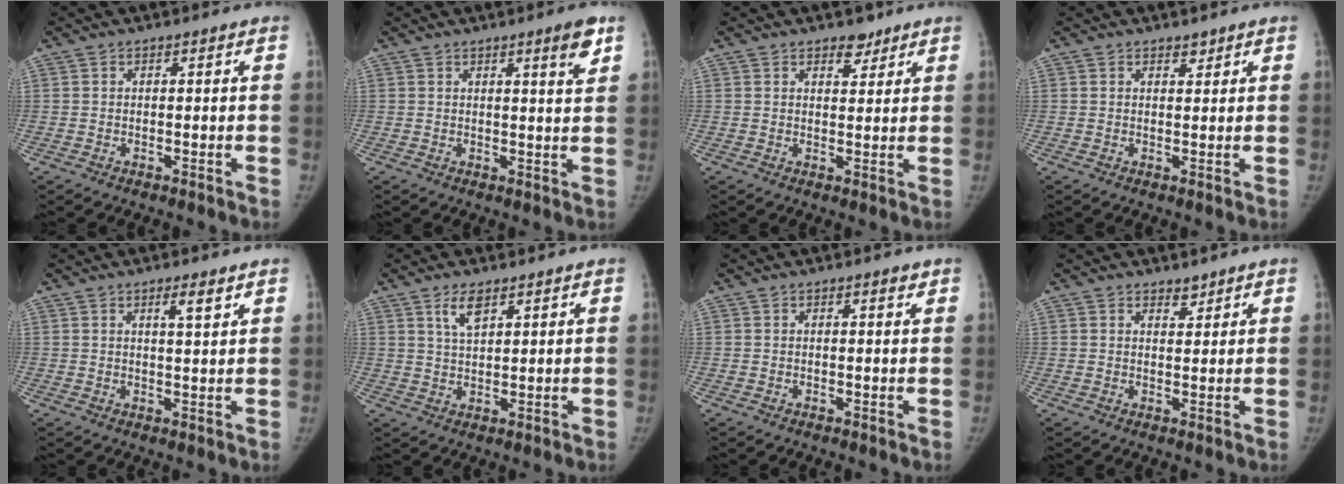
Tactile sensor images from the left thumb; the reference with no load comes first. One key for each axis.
{"total": 4.3, "fx": 2.6, "fy": 0.4, "fz": 3.4, "tx": -0.043, "ty": -0.017, "tz": 0.037}
{"total": 3.2, "fx": 2.3, "fy": 1.7, "fz": 1.3, "tx": 0.000, "ty": -0.015, "tz": 0.035}
{"total": 1.2, "fx": 1.0, "fy": 0.6, "fz": 0.3, "tx": 0.005, "ty": -0.008, "tz": 0.014}
{"total": 3.3, "fx": 2.0, "fy": 0.5, "fz": 2.5, "tx": -0.038, "ty": -0.015, "tz": 0.034}
{"total": 4.2, "fx": 2.6, "fy": 1.7, "fz": 2.8, "tx": -0.048, "ty": -0.011, "tz": 0.053}
{"total": 0.9, "fx": 0.7, "fy": 0.2, "fz": 0.6, "tx": -0.008, "ty": -0.004, "tz": 0.010}
{"total": 1.8, "fx": 1.5, "fy": 0.8, "fz": 0.3, "tx": 0.009, "ty": -0.012, "tz": 0.022}